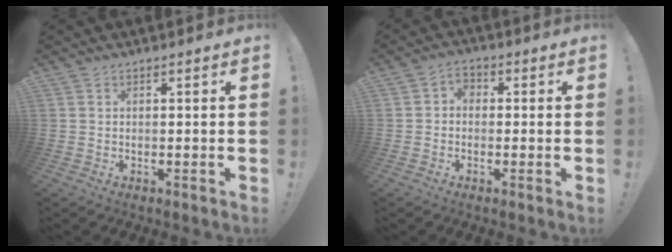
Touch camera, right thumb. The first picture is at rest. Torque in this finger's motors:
{"motor_torque": [-0.27, 0.01, 0.23, -0.30, 0.06]}